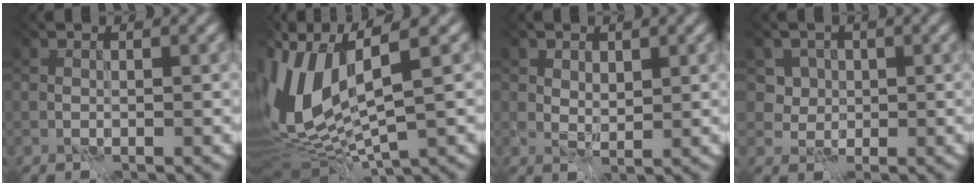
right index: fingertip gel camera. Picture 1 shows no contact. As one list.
[{"total": 10.3, "force": [-2.0, 3.5, 9.4], "torque": [-0.233, -0.017, 0.003]}, {"total": 0.5, "force": [-0.4, -0.1, -0.3], "torque": [-0.002, -0.021, 0.014]}, {"total": 1.7, "force": [-0.1, 1.7, -0.2], "torque": [-0.031, -0.030, 0.033]}]